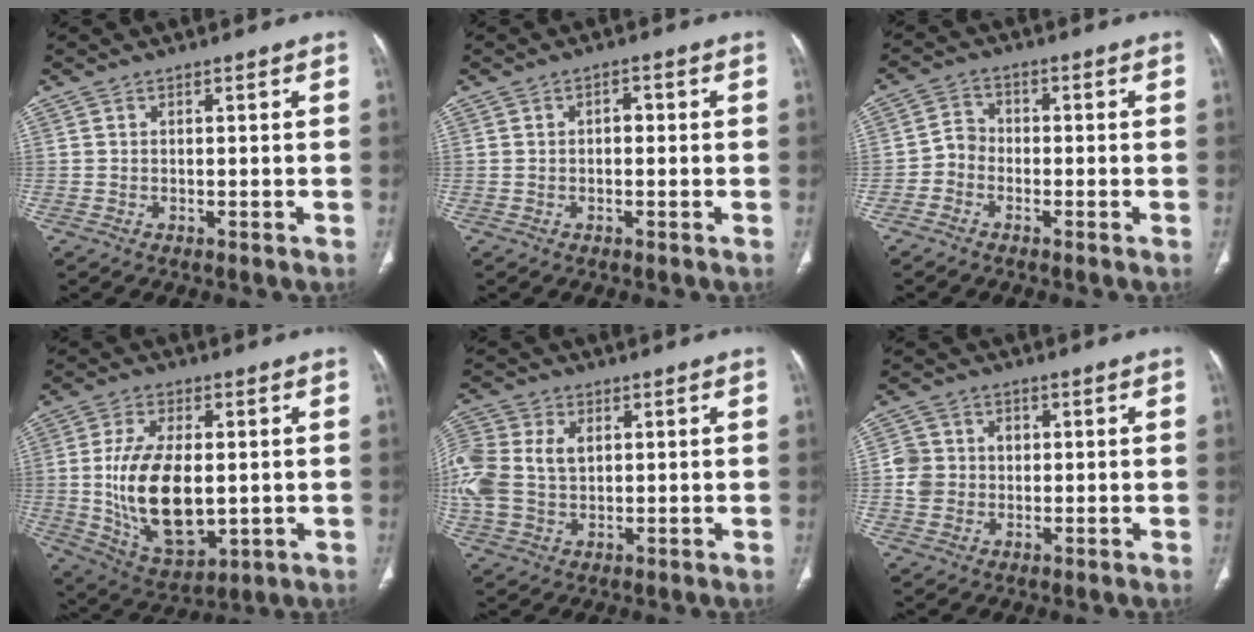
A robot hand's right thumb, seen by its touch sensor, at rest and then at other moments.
{"total": 1.7, "force": [0.0, 1.1, 1.3], "torque": [-0.014, 0.002, -0.005]}
{"total": 3.5, "force": [-1.8, 2.8, 1.1], "torque": [-0.005, 0.016, -0.047]}
{"total": 17.2, "force": [-0.5, 9.2, 14.6], "torque": [-0.259, -0.013, 0.009]}
{"total": 17.1, "force": [2.4, 12.6, 11.2], "torque": [-0.297, 0.020, 0.052]}
{"total": 5.9, "force": [0.1, 5.6, 1.9], "torque": [-0.013, 0.010, 0.000]}